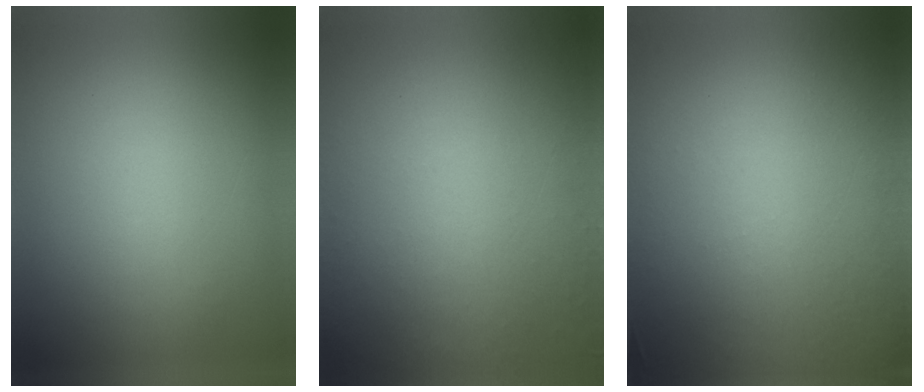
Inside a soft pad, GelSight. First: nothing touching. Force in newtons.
{"total": 4.7}
{"total": 7.3}